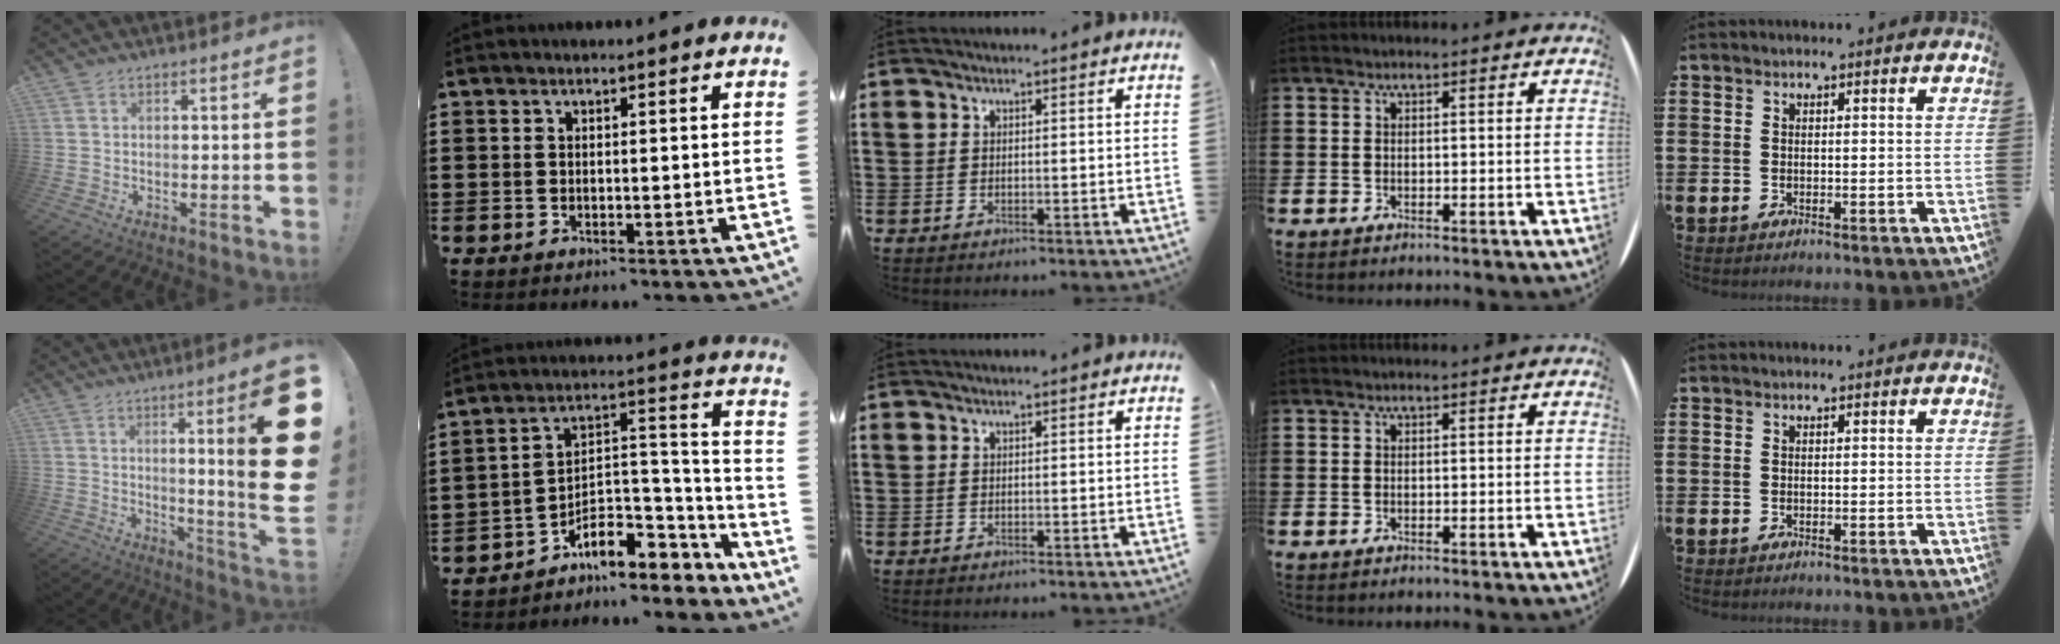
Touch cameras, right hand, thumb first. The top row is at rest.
{"thumb": {"total": 20.5, "force": [4.5, 1.6, 19.9], "torque": [-0.288, -0.043, 0.061]}, "index": {"total": 7.4, "force": [-5.1, 4.2, 3.4], "torque": [-0.064, -0.007, -0.091]}}